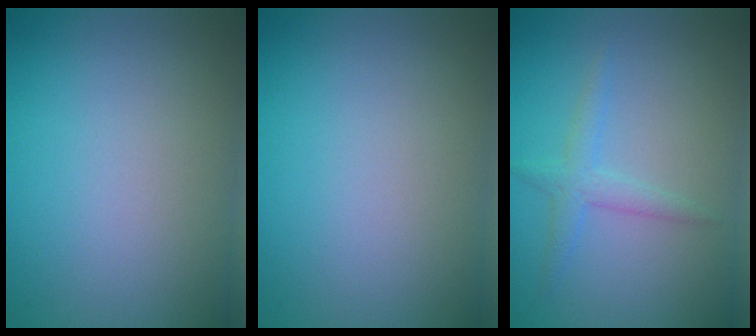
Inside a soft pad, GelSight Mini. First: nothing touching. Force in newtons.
{"total": 0.0}
{"total": 1.9, "press": 1.9, "slide": 0.1}